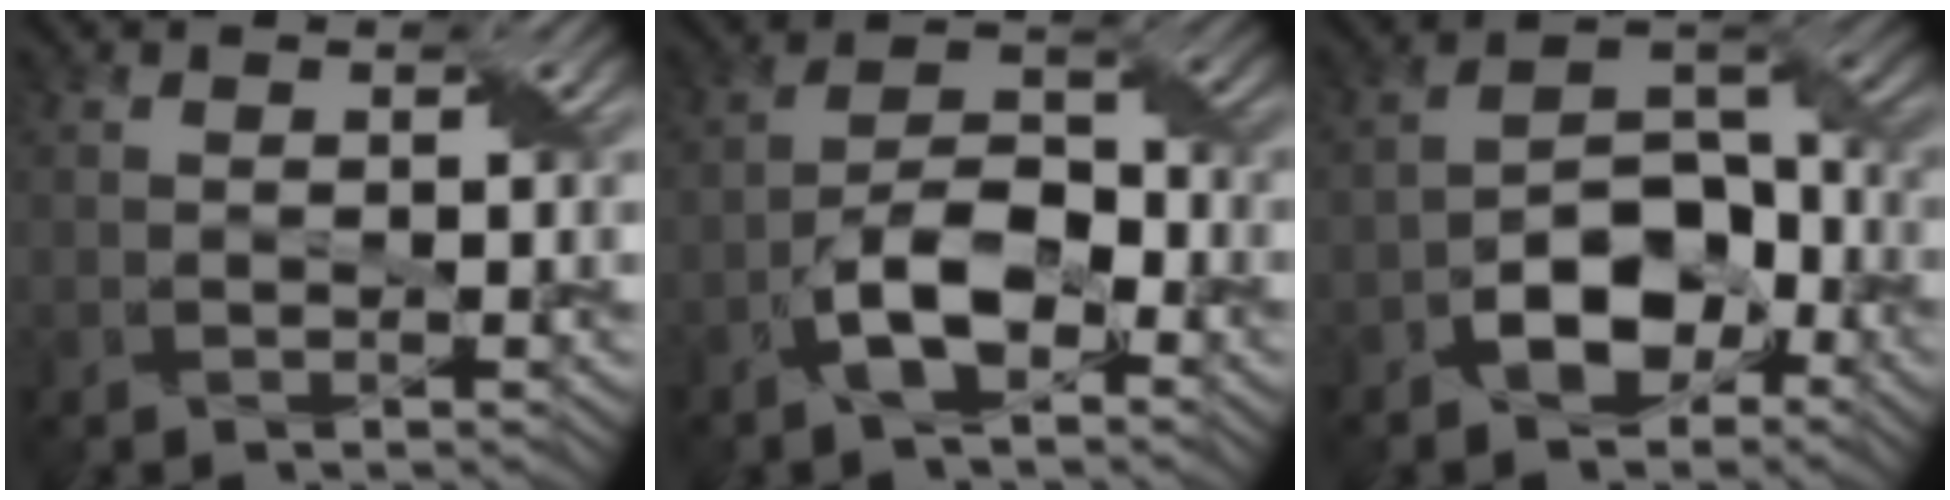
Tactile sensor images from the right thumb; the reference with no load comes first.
{"total": 7.8, "force": [-4.2, 3.6, 5.6], "torque": [-0.098, 0.010, -0.085]}
{"total": 7.9, "force": [-4.4, 4.7, 4.6], "torque": [-0.072, 0.006, -0.090]}